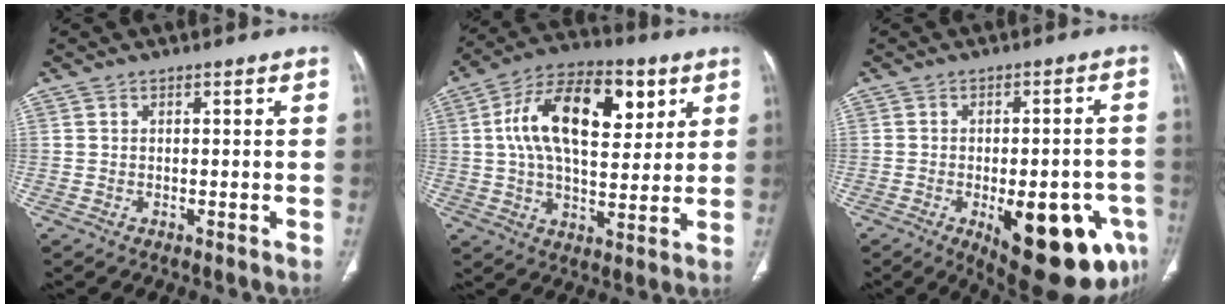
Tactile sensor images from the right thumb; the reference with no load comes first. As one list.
[{"total": 19.7, "force": [5.9, 10.5, 15.6], "torque": [-0.235, 0.002, 0.091]}, {"total": 20.5, "force": [-8.1, 8.1, 17.0], "torque": [-0.156, 0.012, -0.089]}]